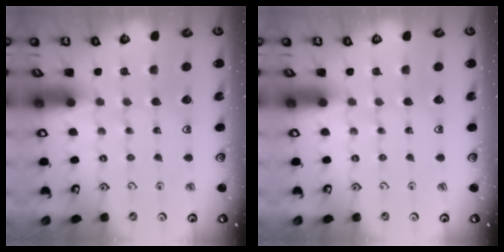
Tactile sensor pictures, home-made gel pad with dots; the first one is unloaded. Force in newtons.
{"total": 0.0}